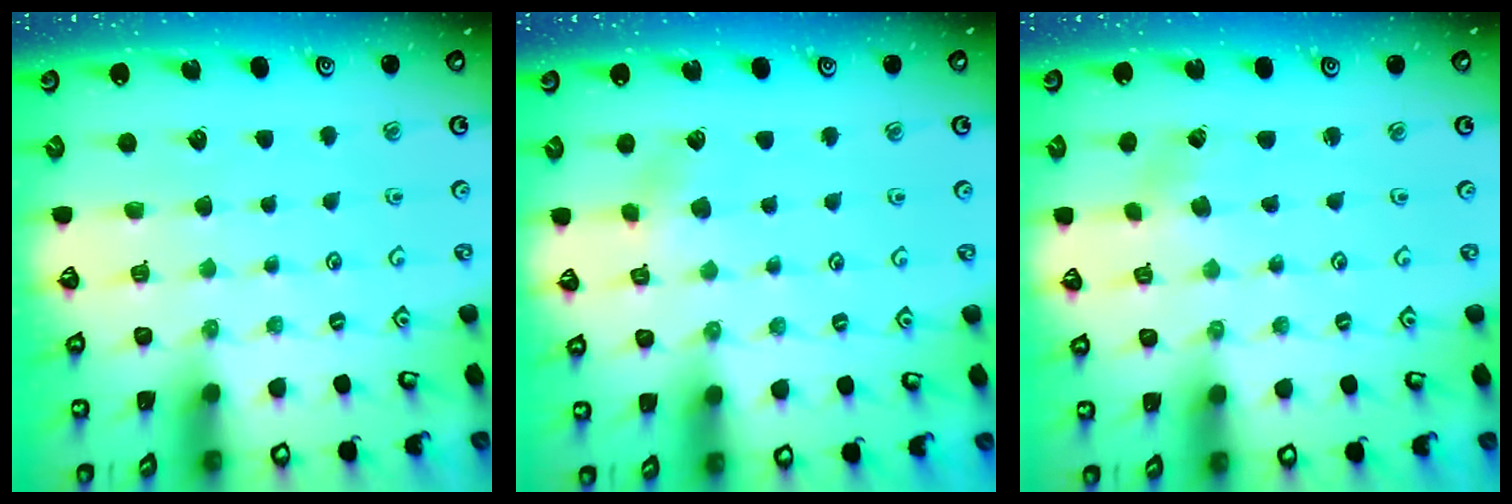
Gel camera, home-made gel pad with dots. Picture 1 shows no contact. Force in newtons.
{"total": 3.8, "press": 3.8, "slide": 0.4}
{"total": 2.2, "press": 2.2, "slide": 0.2}